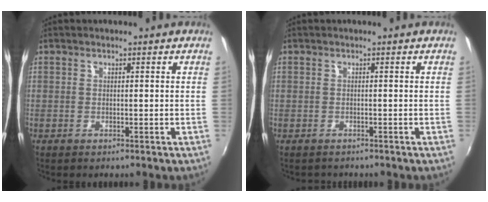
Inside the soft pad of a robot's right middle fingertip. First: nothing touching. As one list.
[{"total": 1.0, "force": [-0.8, 0.6, -0.1], "torque": [-0.002, 0.003, -0.012]}]